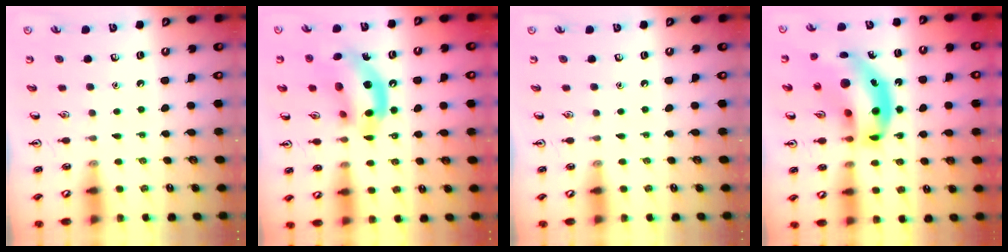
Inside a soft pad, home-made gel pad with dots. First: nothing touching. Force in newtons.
{"total": 14.2, "press": 13.7, "slide": 3.6}
{"total": 0.0}
{"total": 18.5, "press": 17.8, "slide": 5.2}